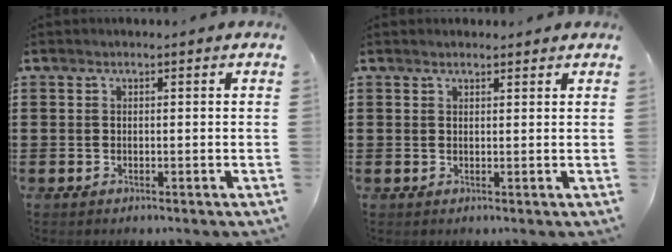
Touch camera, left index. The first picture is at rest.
{"total": 1.1, "force": [1.0, 0.3, 0.2], "torque": [-0.005, 0.001, 0.019]}